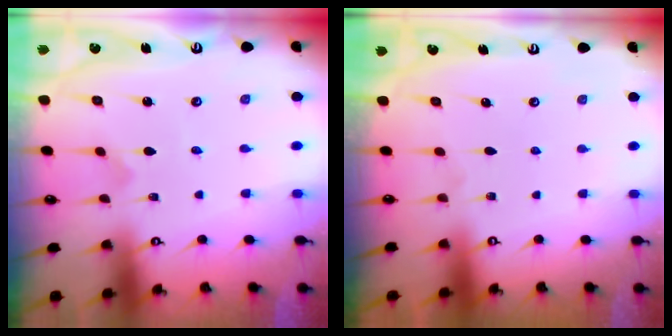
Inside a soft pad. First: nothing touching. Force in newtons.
{"total": 0.0}